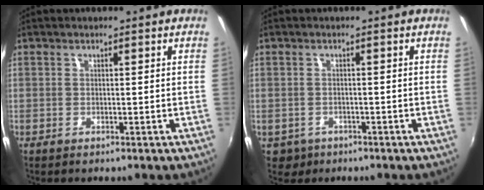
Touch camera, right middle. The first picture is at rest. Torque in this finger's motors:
{"motor_torque": [-0.18, 0.18, -0.04, 0.00]}